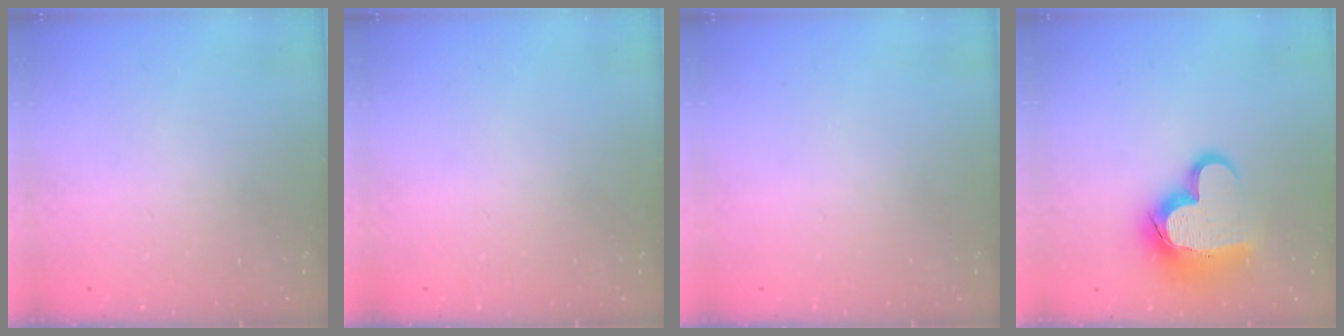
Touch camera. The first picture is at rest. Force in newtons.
{"total": 0.0}
{"total": 0.0}
{"total": 15.9, "press": 15.8, "slide": 1.5}